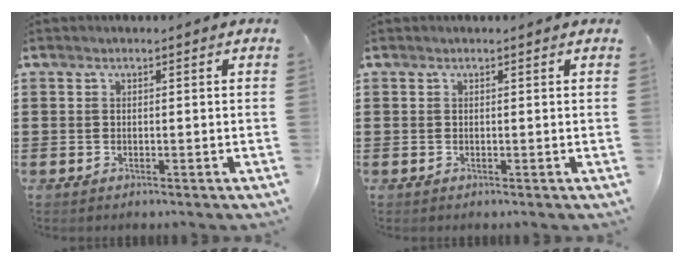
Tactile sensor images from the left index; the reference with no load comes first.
{"total": 0.0}